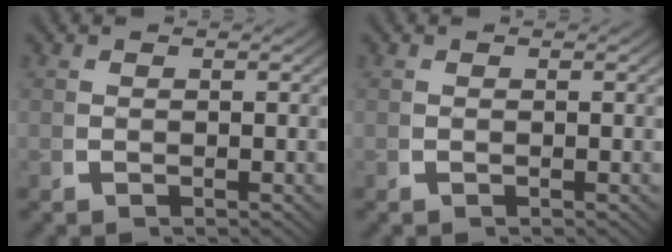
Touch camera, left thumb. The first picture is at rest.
{"total": 0.0}